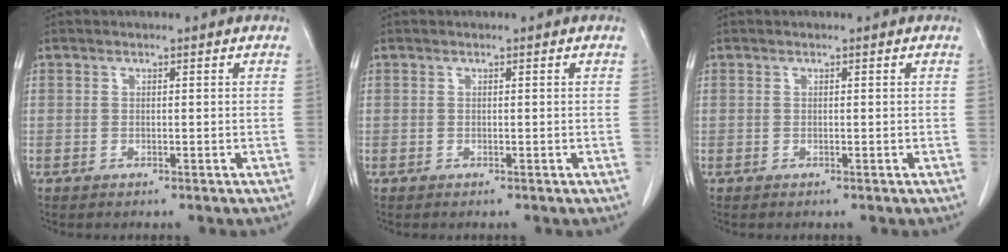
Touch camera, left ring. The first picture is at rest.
{"total": 0.0}
{"total": 0.0}